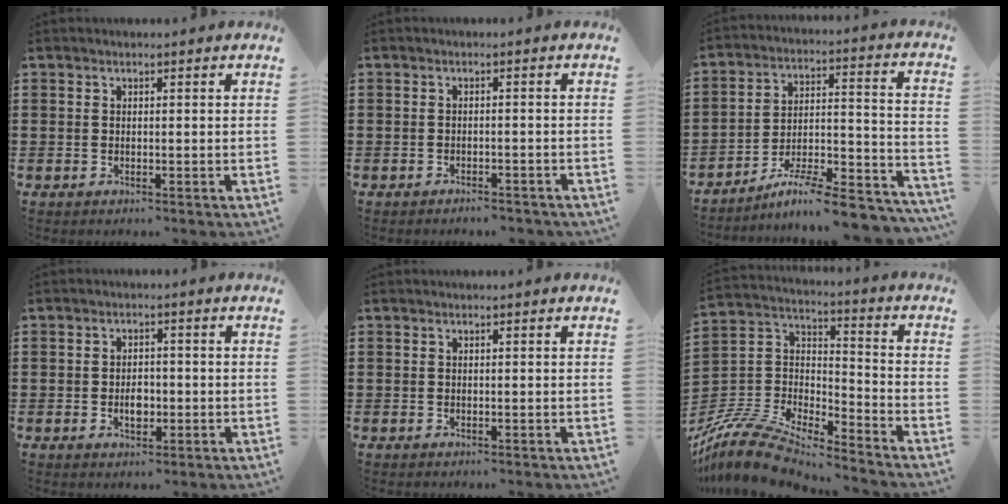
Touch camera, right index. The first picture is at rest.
{"total": 1.5, "force": [-1.5, 0.2, 0.1], "torque": [-0.009, 0.001, -0.030]}
{"total": 8.5, "force": [-7.2, 0.6, 4.5], "torque": [-0.061, 0.006, -0.140]}
{"total": 3.1, "force": [-0.7, 1.9, 2.4], "torque": [-0.039, -0.001, -0.015]}
{"total": 0.0}
{"total": 10.5, "force": [-9.7, 2.2, 3.5], "torque": [-0.096, 0.007, -0.201]}